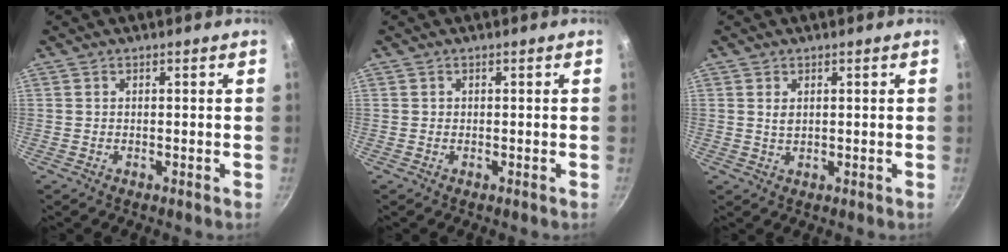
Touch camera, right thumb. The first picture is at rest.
{"total": 0.0}
{"total": 1.7, "force": [0.6, 1.1, 1.2], "torque": [-0.021, -0.002, 0.012]}